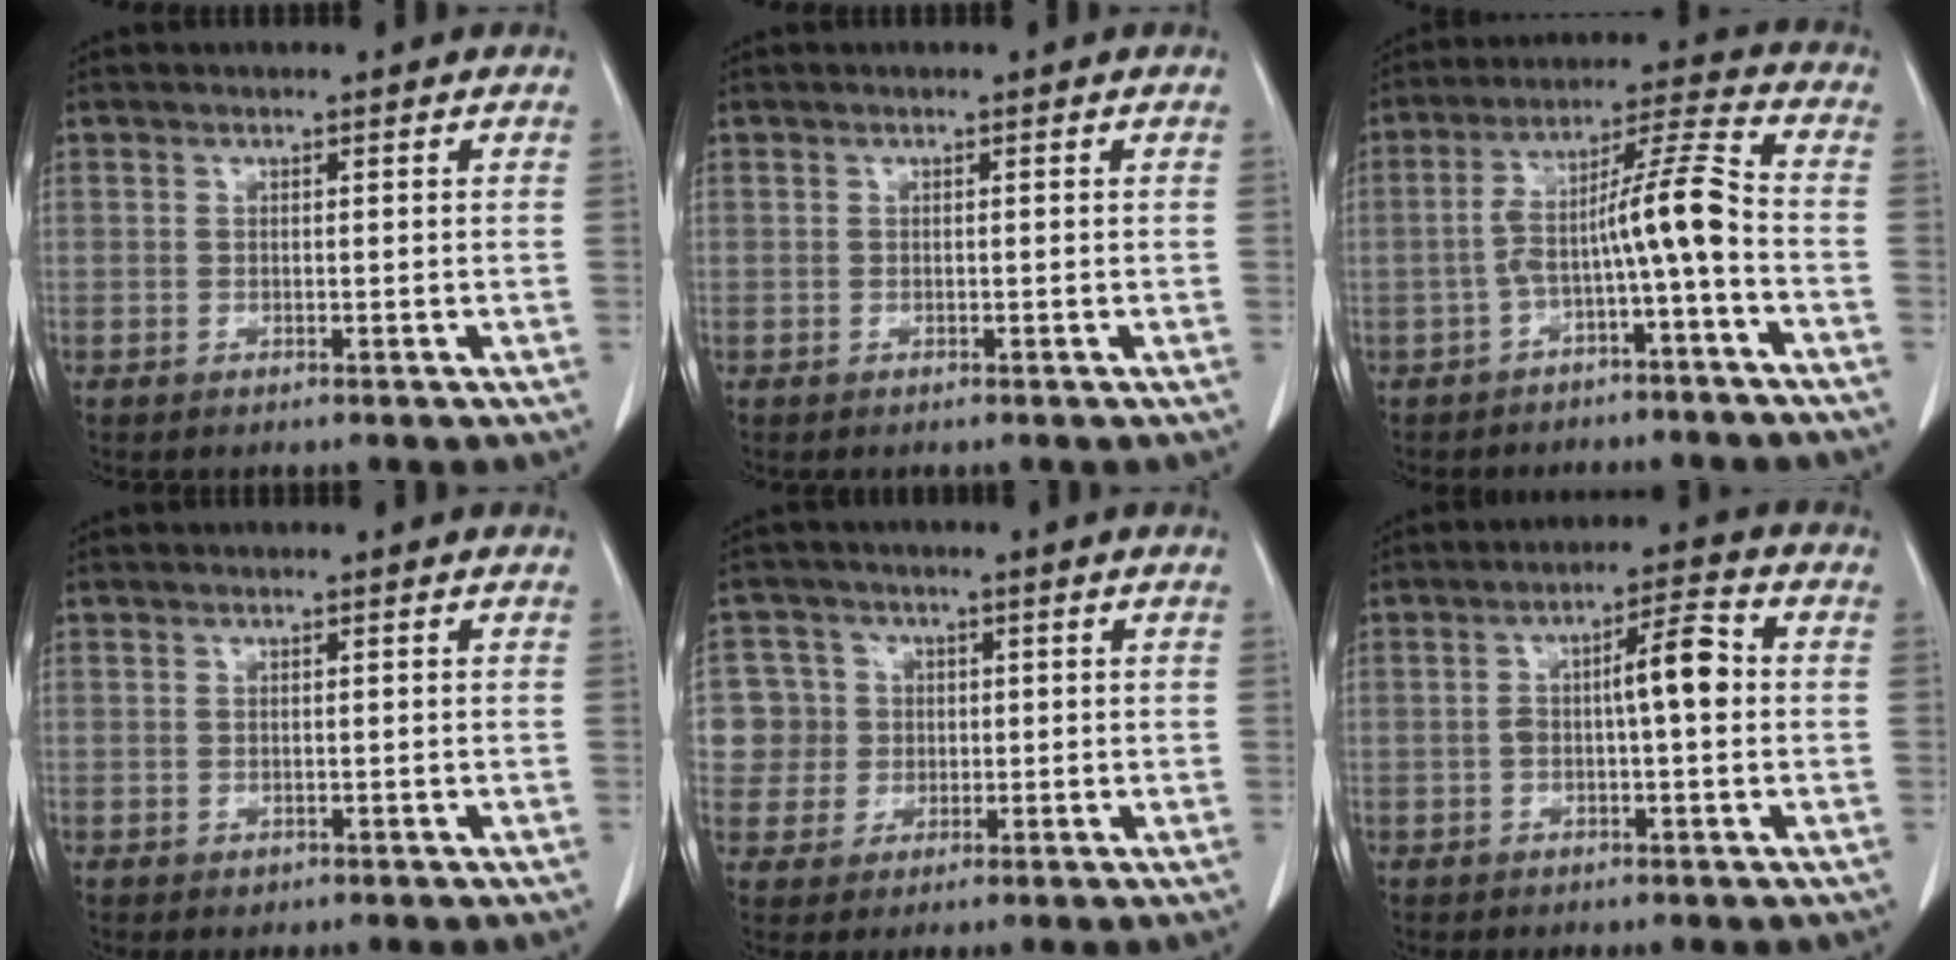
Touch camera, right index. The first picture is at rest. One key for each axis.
{"total": 0.0}
{"total": 9.3, "fx": -2.9, "fy": 0.0, "fz": 8.9, "tx": -0.150, "ty": 0.036, "tz": -0.050}
{"total": 0.5, "fx": -0.2, "fy": 0.5, "fz": 0.1, "tx": -0.001, "ty": 0.002, "tz": -0.001}
{"total": 6.6, "fx": 0.5, "fy": 6.5, "fz": 0.3, "tx": -0.002, "ty": 0.020, "tz": 0.016}
{"total": 6.6, "fx": 0.1, "fy": 1.2, "fz": 6.4, "tx": -0.109, "ty": 0.024, "tz": -0.001}